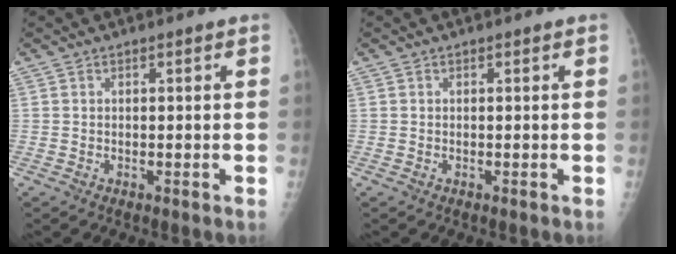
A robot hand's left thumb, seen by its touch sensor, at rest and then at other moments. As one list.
[{"total": 0.0}]